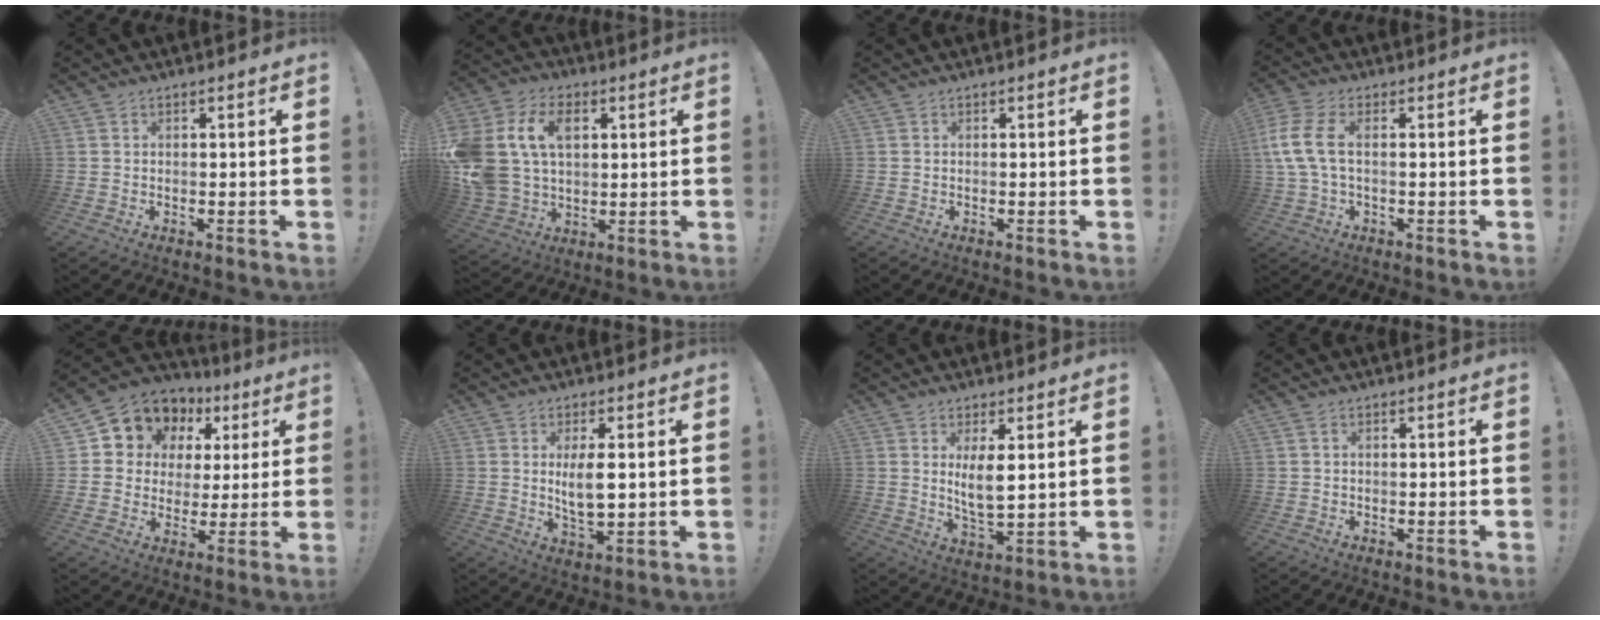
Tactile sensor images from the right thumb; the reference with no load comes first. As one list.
[{"total": 19.0, "force": [5.3, 13.8, 11.9], "torque": [-0.242, -0.010, 0.097]}, {"total": 0.0}, {"total": 9.7, "force": [0.8, 5.0, 8.2], "torque": [-0.180, 0.004, 0.020]}, {"total": 9.9, "force": [5.2, 8.0, 2.8], "torque": [-0.051, -0.042, 0.107]}, {"total": 7.3, "force": [1.3, 2.9, 6.6], "torque": [-0.126, -0.015, 0.014]}, {"total": 7.3, "force": [2.6, 2.3, 6.5], "torque": [-0.107, -0.018, 0.042]}, {"total": 0.5, "force": [0.0, 0.4, 0.4], "torque": [-0.013, 0.004, 0.001]}]